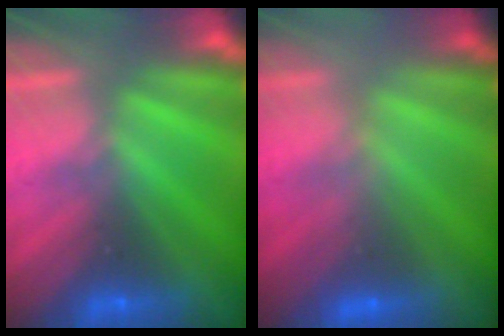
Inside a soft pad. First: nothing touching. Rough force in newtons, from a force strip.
{"total": 2.8}